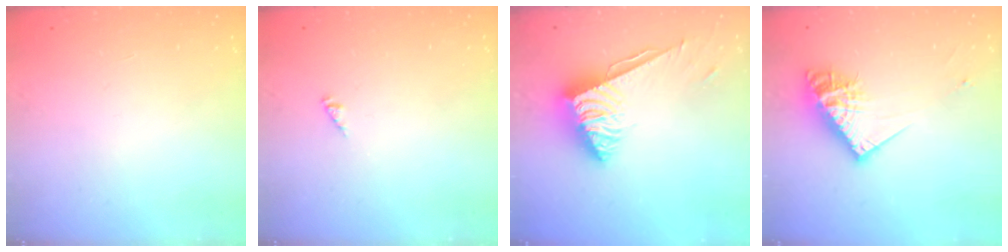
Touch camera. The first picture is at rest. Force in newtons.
{"total": 0.0}
{"total": 8.2, "press": 8.2, "slide": 0.6}
{"total": 13.8, "press": 13.7, "slide": 1.0}